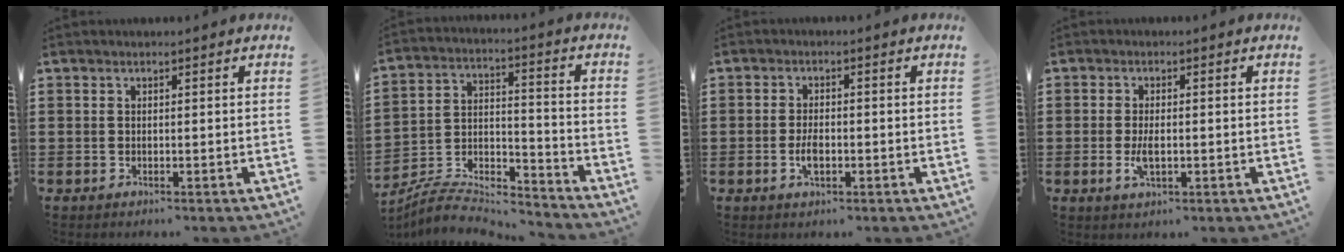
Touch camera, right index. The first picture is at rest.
{"total": 7.6, "force": [-7.3, 1.2, 1.9], "torque": [-0.038, 0.003, -0.147]}
{"total": 3.1, "force": [-0.9, 1.3, 2.7], "torque": [-0.057, -0.001, -0.018]}
{"total": 3.2, "force": [-0.5, 1.3, 2.8], "torque": [-0.066, -0.006, -0.013]}